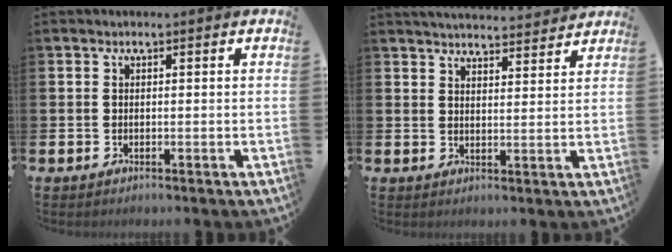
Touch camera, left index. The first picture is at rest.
{"total": 4.4, "force": [4.4, 0.2, 0.2], "torque": [-0.011, -0.028, 0.078]}